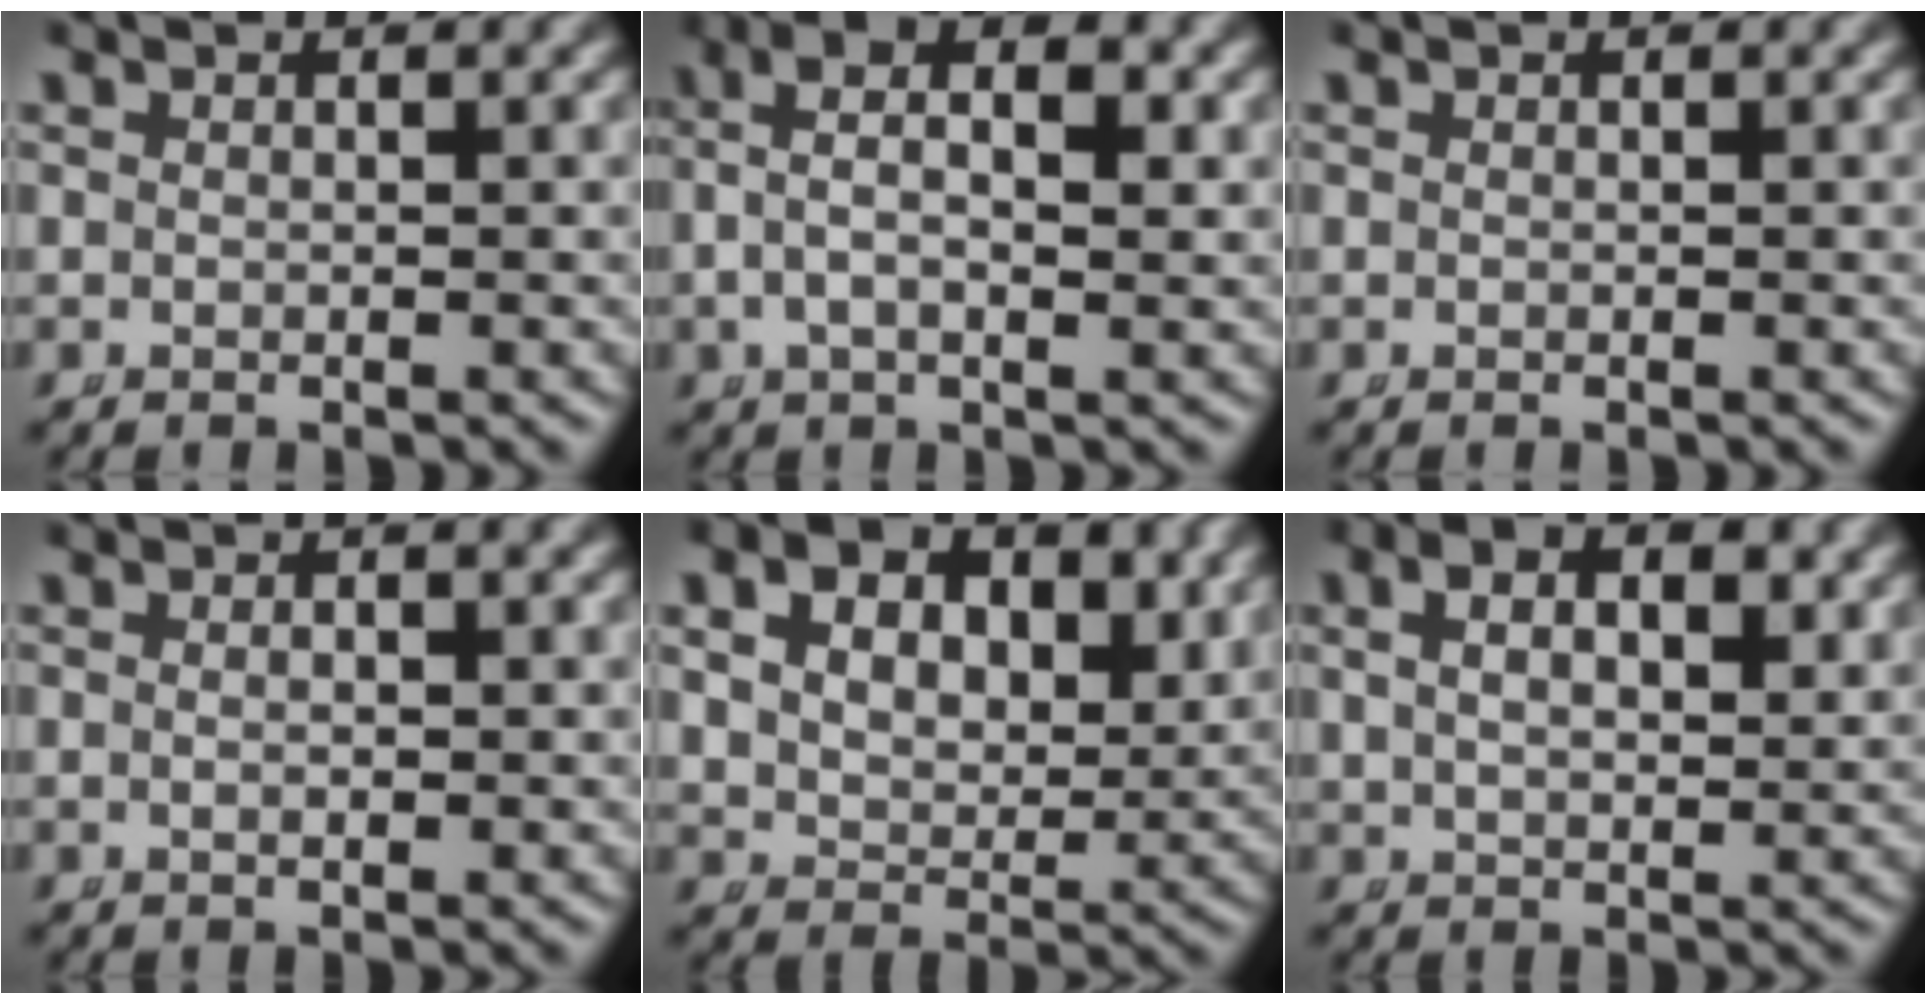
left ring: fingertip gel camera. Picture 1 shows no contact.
{"total": 6.0, "force": [1.4, 3.4, 4.8], "torque": [-0.084, 0.009, 0.014]}
{"total": 0.0}
{"total": 1.1, "force": [-0.2, 0.3, 1.1], "torque": [-0.020, -0.005, -0.002]}
{"total": 6.6, "force": [2.6, 4.7, 3.9], "torque": [-0.080, -0.027, 0.049]}
{"total": 4.0, "force": [1.6, 2.2, 2.9], "torque": [-0.046, 0.001, 0.029]}